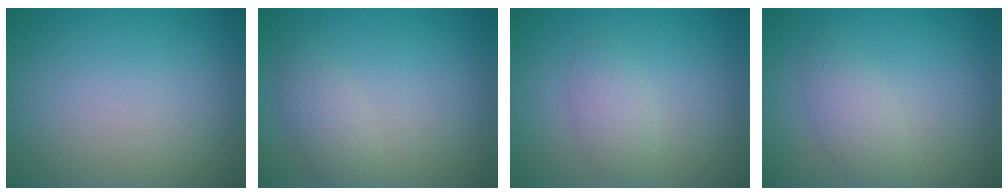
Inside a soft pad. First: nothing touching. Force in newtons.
{"total": 1.9, "press": 1.9, "slide": 0.1}
{"total": 1.9, "press": 1.9, "slide": 0.1}
{"total": 2.2, "press": 2.2, "slide": 0.1}